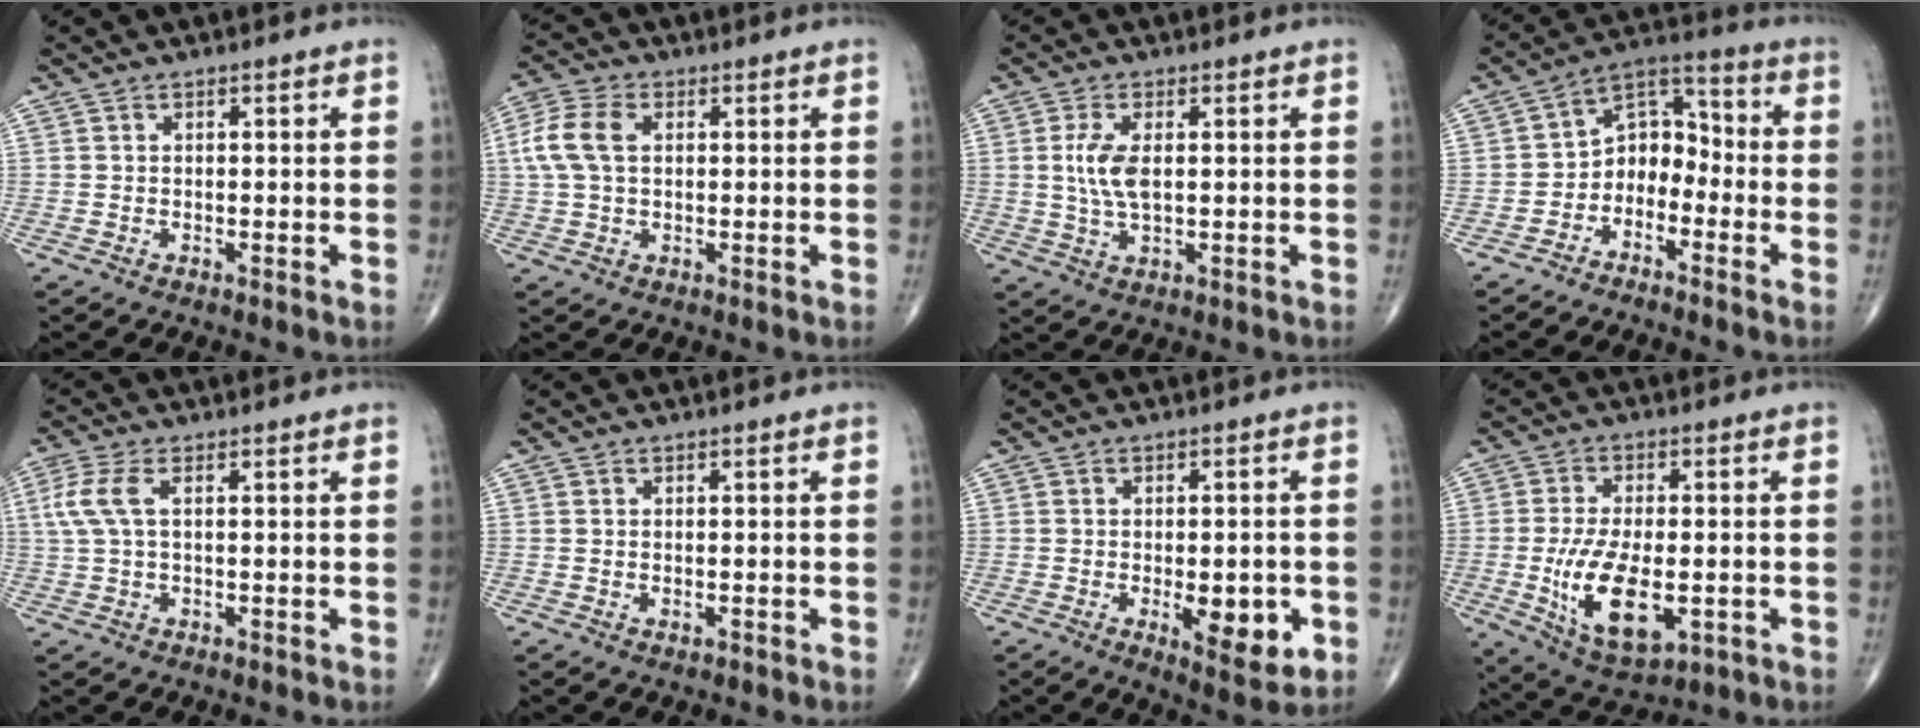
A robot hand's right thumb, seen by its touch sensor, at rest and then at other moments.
{"total": 7.9, "force": [1.4, 4.9, 6.0], "torque": [-0.145, 0.018, 0.026]}
{"total": 6.0, "force": [0.7, 2.7, 5.3], "torque": [-0.113, -0.003, 0.013]}
{"total": 8.5, "force": [-3.2, 6.2, 4.8], "torque": [-0.049, 0.062, -0.074]}
{"total": 5.5, "force": [1.2, 2.3, 4.8], "torque": [-0.138, 0.017, 0.025]}
{"total": 0.6, "force": [-0.3, 0.3, 0.4], "torque": [-0.005, 0.000, -0.003]}
{"total": 9.3, "force": [-2.4, 3.6, 8.2], "torque": [-0.095, -0.009, -0.026]}
{"total": 13.8, "force": [-2.9, 6.7, 11.7], "torque": [-0.208, -0.010, -0.037]}